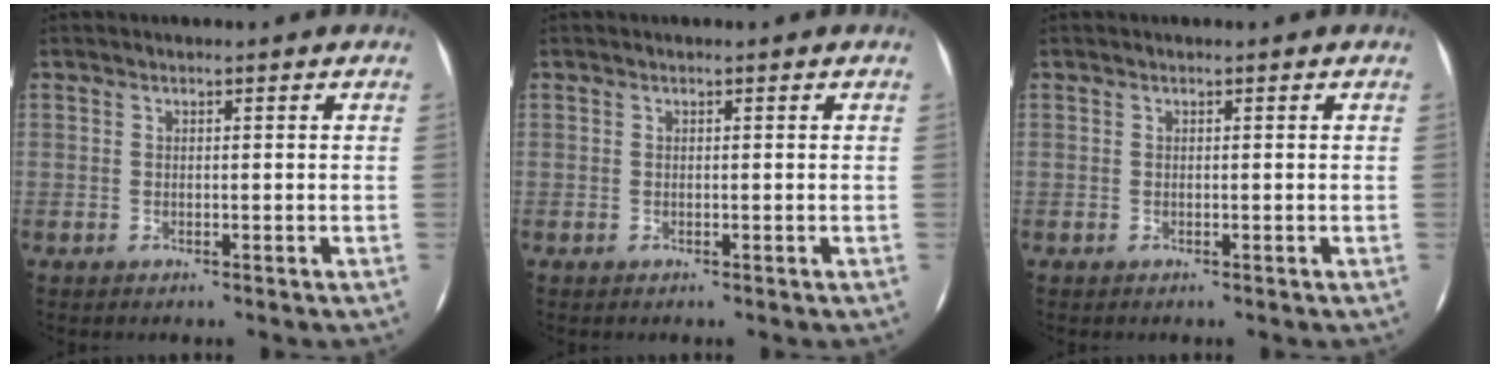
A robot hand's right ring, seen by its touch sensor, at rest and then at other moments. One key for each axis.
{"total": 0.0}
{"total": 0.0}